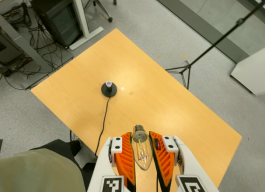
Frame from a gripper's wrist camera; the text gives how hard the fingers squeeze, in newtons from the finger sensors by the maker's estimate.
{"total": 23.0, "left": 25.2, "right": 20.8}